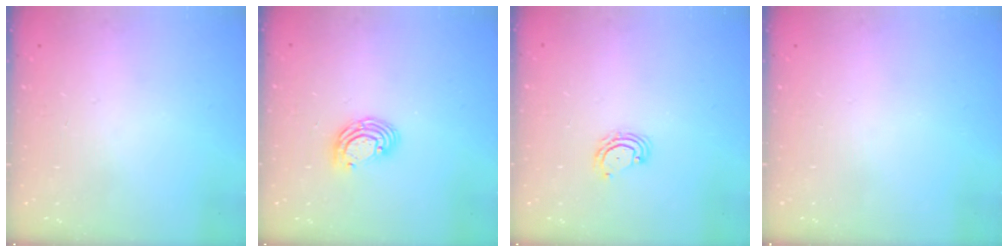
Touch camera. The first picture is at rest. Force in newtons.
{"total": 7.5, "press": 7.4, "slide": 1.3}
{"total": 5.0, "press": 5.0, "slide": 0.4}
{"total": 0.0}